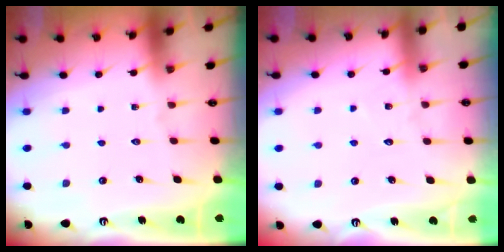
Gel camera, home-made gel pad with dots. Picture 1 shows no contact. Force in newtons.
{"total": 4.5, "press": 4.5, "slide": 0.3}